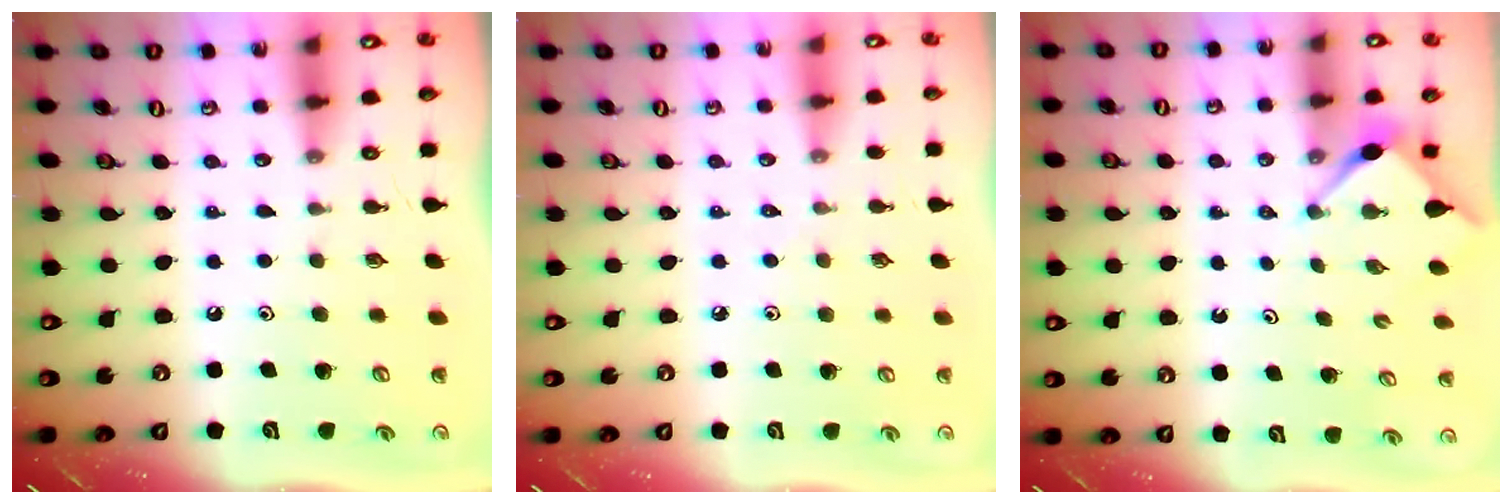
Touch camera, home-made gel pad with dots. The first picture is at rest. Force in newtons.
{"total": 2.1, "press": 2.1, "slide": 0.4}
{"total": 2.8, "press": 2.8, "slide": 0.3}